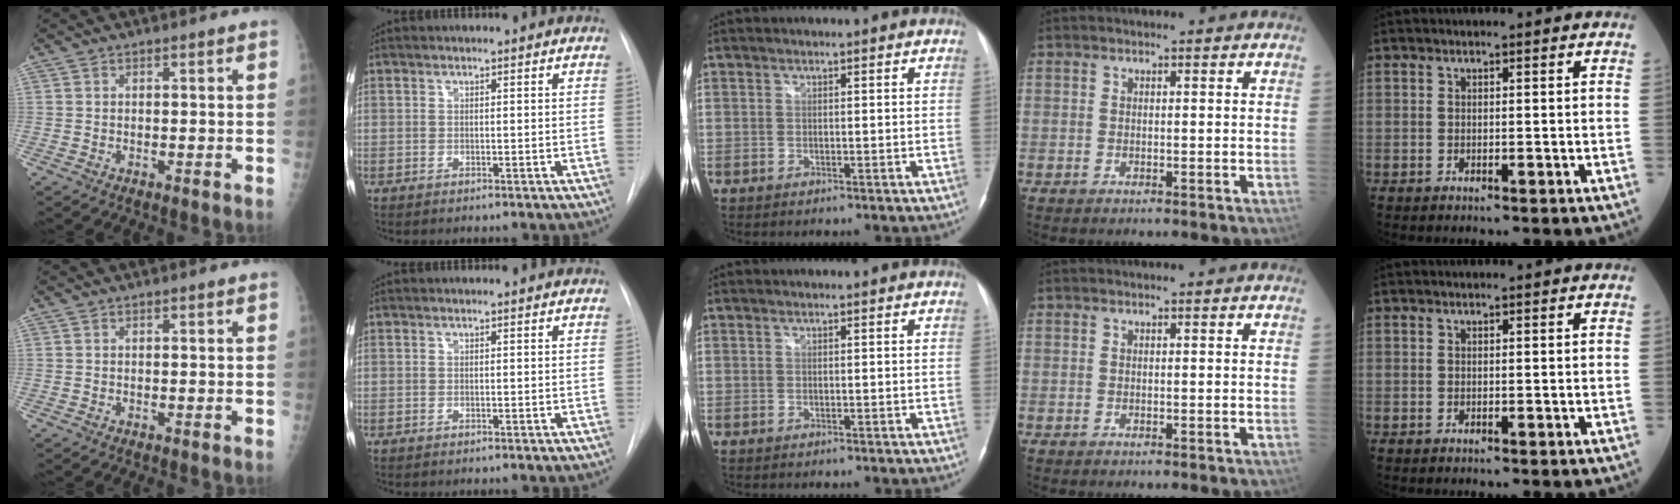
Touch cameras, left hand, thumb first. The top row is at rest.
{}